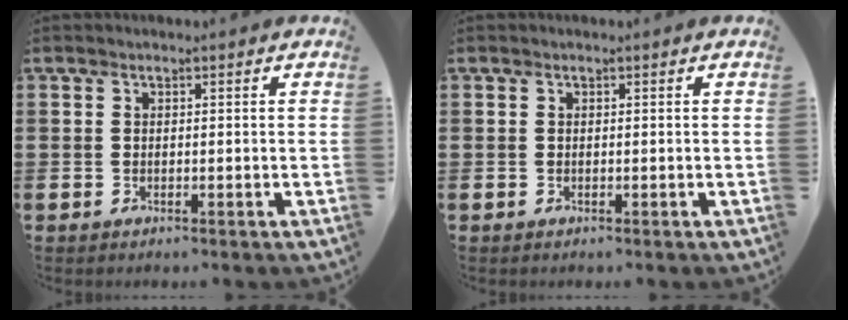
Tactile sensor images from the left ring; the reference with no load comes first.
{"total": 0.0}